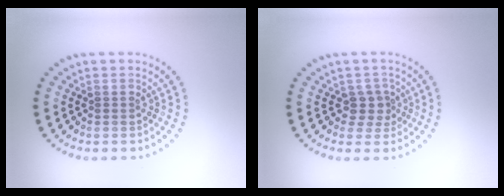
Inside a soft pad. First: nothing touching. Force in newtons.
{"total": 1.8, "press": 1.5, "slide": 1.0}